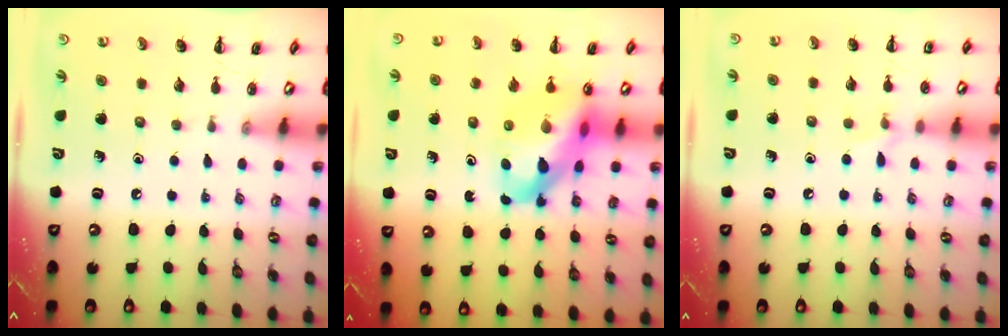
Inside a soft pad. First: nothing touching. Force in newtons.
{"total": 15.9, "press": 15.3, "slide": 4.2}
{"total": 5.5, "press": 5.2, "slide": 1.7}